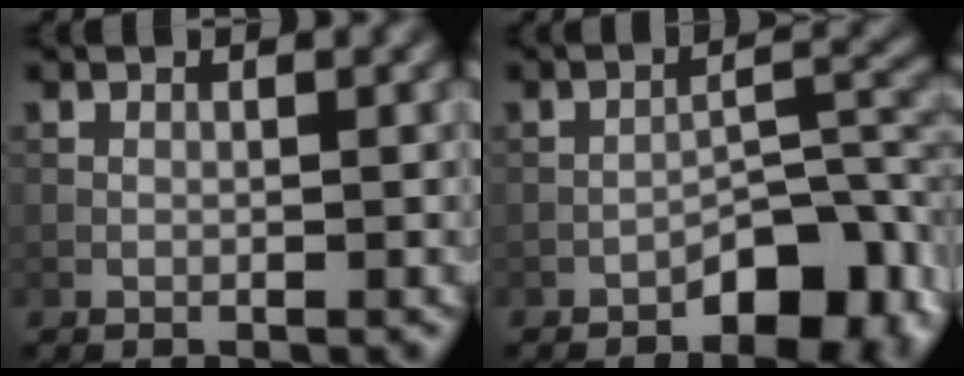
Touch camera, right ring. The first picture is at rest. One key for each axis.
{"total": 6.5, "fx": -4.0, "fy": 2.6, "fz": 4.4, "tx": -0.052, "ty": 0.019, "tz": -0.059}